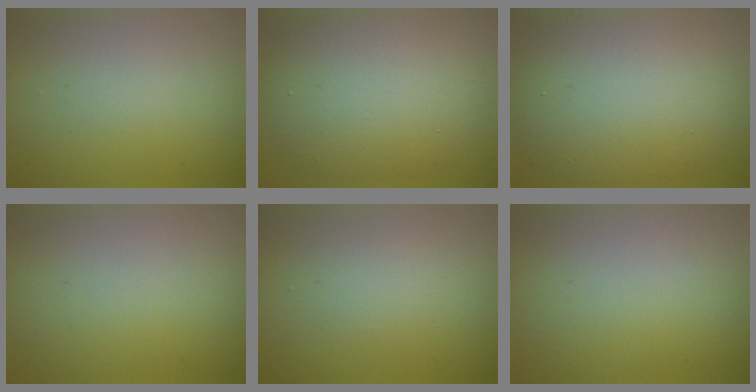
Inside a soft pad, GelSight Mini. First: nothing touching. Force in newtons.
{"total": 8.6, "press": 8.6, "slide": 0.5}
{"total": 11.7, "press": 11.6, "slide": 1.1}
{"total": 0.0}
{"total": 1.7, "press": 1.7, "slide": 0.2}
{"total": 0.0}